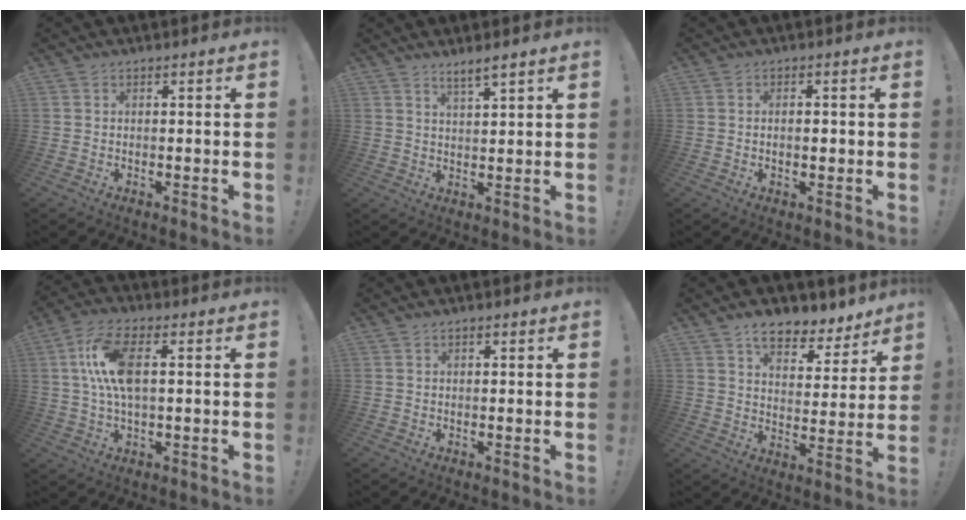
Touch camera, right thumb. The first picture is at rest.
{"total": 4.1, "force": [3.4, 0.4, 2.3], "torque": [-0.042, -0.021, 0.058]}
{"total": 1.6, "force": [-0.3, 0.8, 1.4], "torque": [-0.014, 0.001, -0.008]}
{"total": 12.1, "force": [1.9, 5.2, 10.7], "torque": [-0.210, -0.003, 0.033]}
{"total": 0.6, "force": [0.4, 0.3, 0.2], "torque": [-0.004, 0.001, 0.009]}
{"total": 9.7, "force": [7.4, 4.4, 4.3], "torque": [-0.063, -0.052, 0.135]}